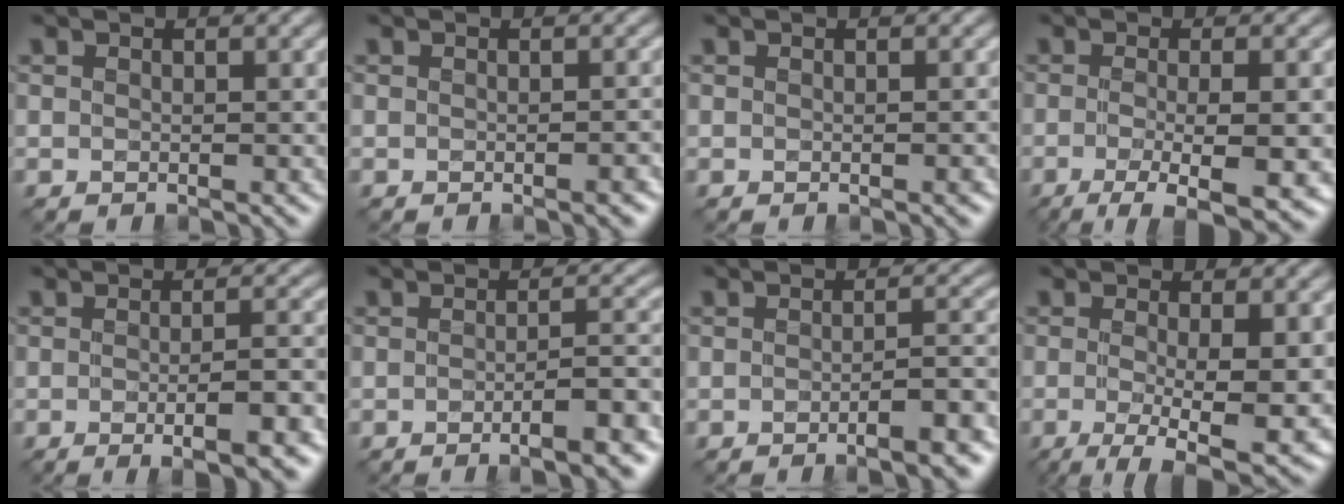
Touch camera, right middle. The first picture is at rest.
{"total": 1.4, "force": [-0.8, 0.3, 1.1], "torque": [-0.011, 0.000, -0.012]}
{"total": 0.6, "force": [-0.4, 0.1, 0.5], "torque": [-0.006, -0.001, -0.006]}
{"total": 7.0, "force": [-2.6, 1.8, 6.3], "torque": [-0.095, -0.013, -0.036]}
{"total": 5.3, "force": [-1.7, 1.4, 4.9], "torque": [-0.057, 0.000, -0.018]}
{"total": 5.9, "force": [-2.9, 1.5, 4.9], "torque": [-0.050, 0.007, -0.043]}
{"total": 5.1, "force": [-2.6, 1.3, 4.2], "torque": [-0.044, 0.008, -0.041]}
{"total": 8.1, "force": [-1.5, 2.2, 7.7], "torque": [-0.135, -0.024, -0.015]}